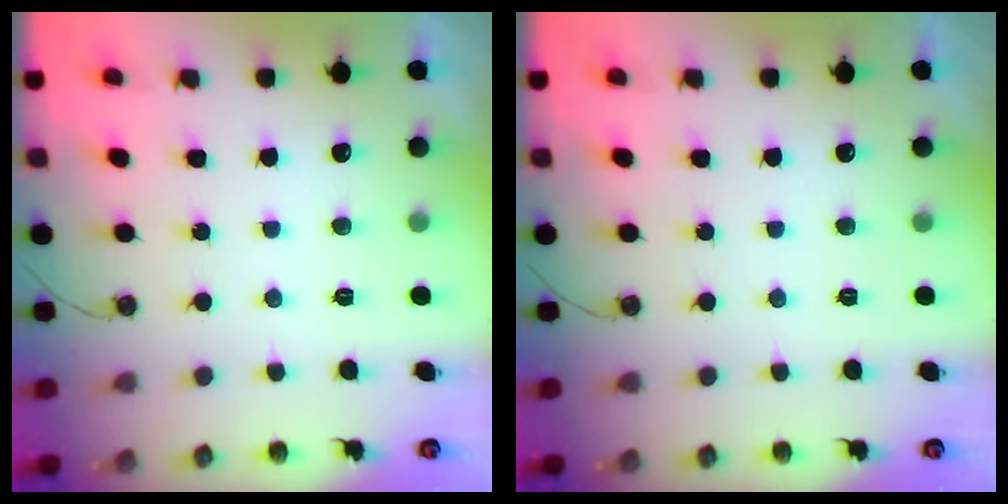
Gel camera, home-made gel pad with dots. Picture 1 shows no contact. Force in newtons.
{"total": 0.0}